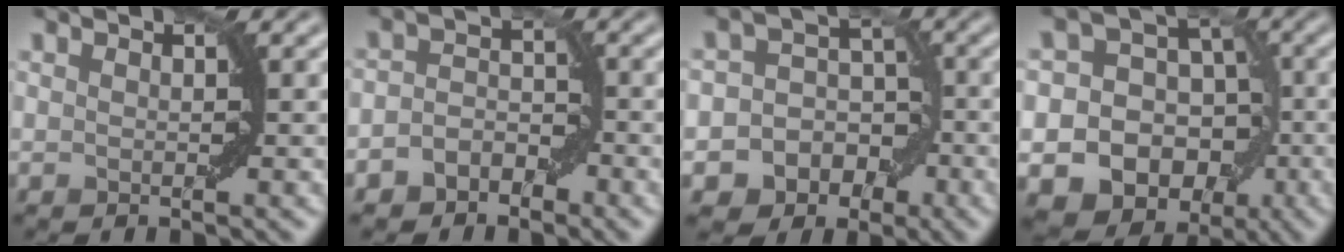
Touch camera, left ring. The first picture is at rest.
{"total": 2.6, "force": [-1.7, 1.8, 0.8], "torque": [-0.006, 0.009, -0.033]}
{"total": 7.7, "force": [-3.6, 6.6, 1.8], "torque": [-0.009, 0.003, -0.070]}
{"total": 17.9, "force": [-5.8, 16.0, 5.5], "torque": [-0.101, -0.022, -0.101]}